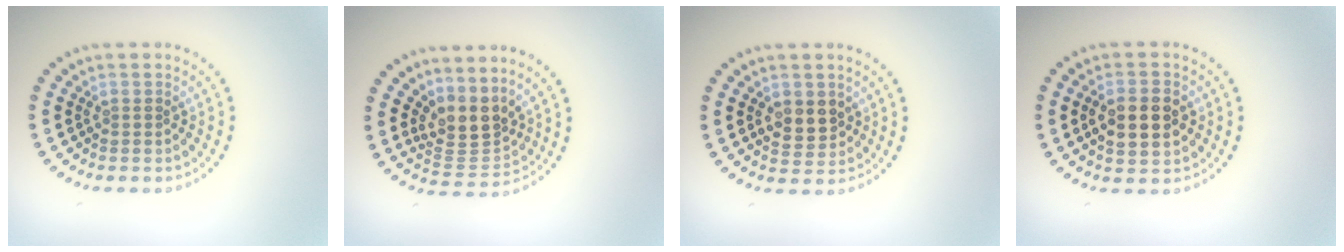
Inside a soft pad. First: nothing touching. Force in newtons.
{"total": 3.5, "press": 2.6, "slide": 2.4}
{"total": 2.6, "press": 2.5, "slide": 0.6}
{"total": 4.5, "press": 4.5, "slide": 0.2}